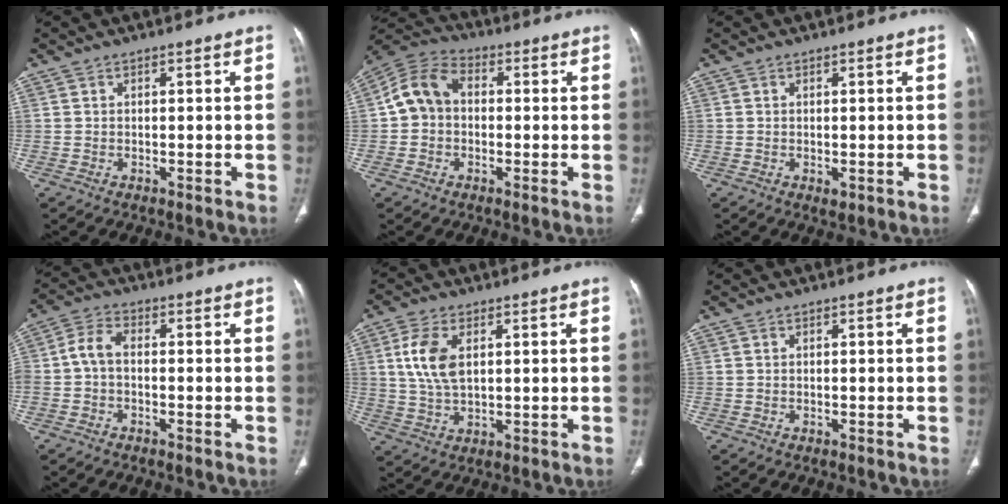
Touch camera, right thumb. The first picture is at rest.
{"total": 8.5, "force": [0.0, 6.7, 5.2], "torque": [-0.090, 0.028, -0.016]}
{"total": 0.9, "force": [-0.3, 0.4, 0.8], "torque": [-0.014, -0.005, -0.001]}
{"total": 4.8, "force": [-0.8, 2.7, 3.9], "torque": [-0.083, 0.017, -0.028]}
{"total": 8.2, "force": [2.1, 4.5, 6.5], "torque": [-0.136, -0.004, 0.045]}
{"total": 0.0}